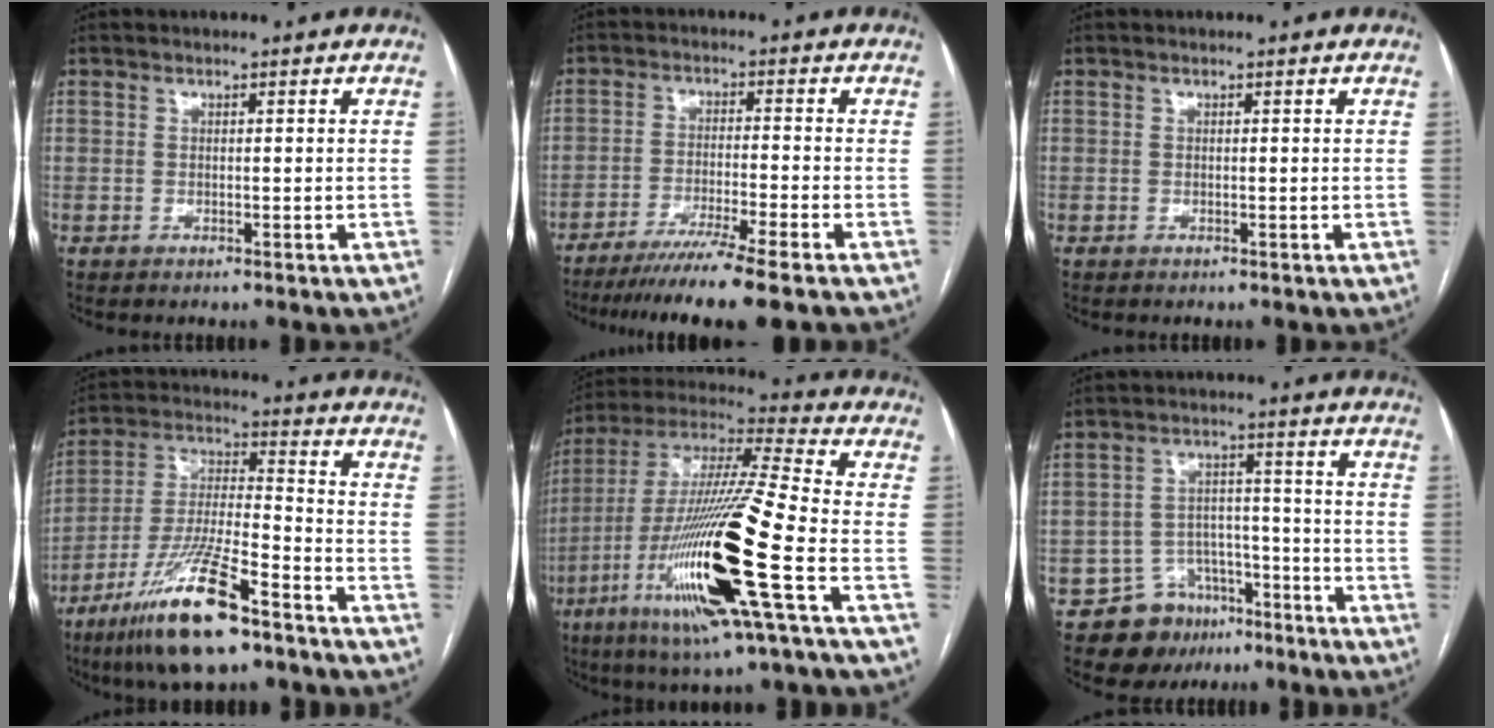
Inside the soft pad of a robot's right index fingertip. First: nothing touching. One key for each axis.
{"total": 11.0, "fx": -8.8, "fy": -1.8, "fz": 6.4, "tx": -0.082, "ty": -0.037, "tz": -0.137}
{"total": 0.0}
{"total": 16.5, "fx": -10.5, "fy": 2.4, "fz": 12.5, "tx": -0.267, "ty": -0.032, "tz": -0.196}
{"total": 23.6, "fx": -7.9, "fy": 0.8, "fz": 22.2, "tx": -0.447, "ty": -0.032, "tz": -0.152}
{"total": 9.4, "fx": -6.3, "fy": 6.6, "fz": 2.1, "tx": -0.028, "ty": 0.031, "tz": -0.095}